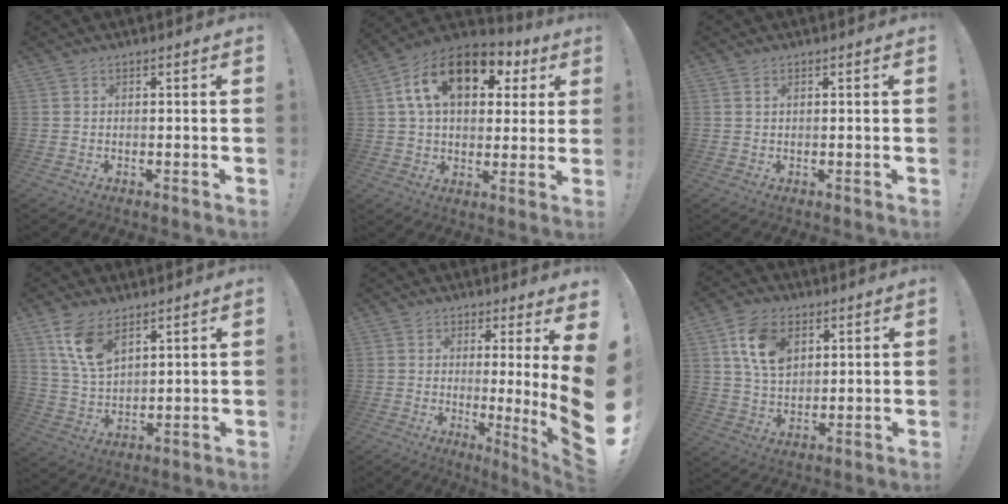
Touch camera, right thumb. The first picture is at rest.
{"total": 18.2, "force": [7.3, 11.3, 12.3], "torque": [-0.193, -0.015, 0.127]}
{"total": 0.9, "force": [0.6, 0.3, 0.6], "torque": [-0.005, -0.003, 0.009]}
{"total": 10.7, "force": [6.8, 5.3, 6.3], "torque": [-0.122, -0.030, 0.131]}
{"total": 10.0, "force": [1.5, -1.0, 9.8], "torque": [-0.126, -0.058, 0.016]}
{"total": 12.9, "force": [5.6, 8.7, 7.7], "torque": [-0.122, -0.006, 0.109]}